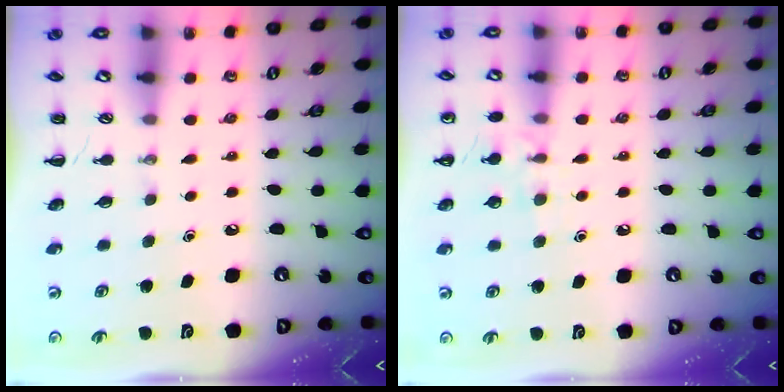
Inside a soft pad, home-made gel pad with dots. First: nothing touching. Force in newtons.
{"total": 8.3, "press": 8.0, "slide": 1.9}